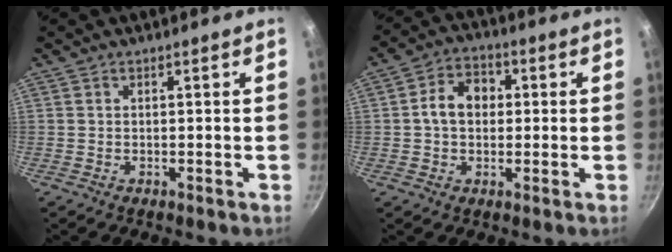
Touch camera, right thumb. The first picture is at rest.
{"total": 7.8, "force": [0.6, 6.0, 5.0], "torque": [-0.059, 0.018, -0.002]}